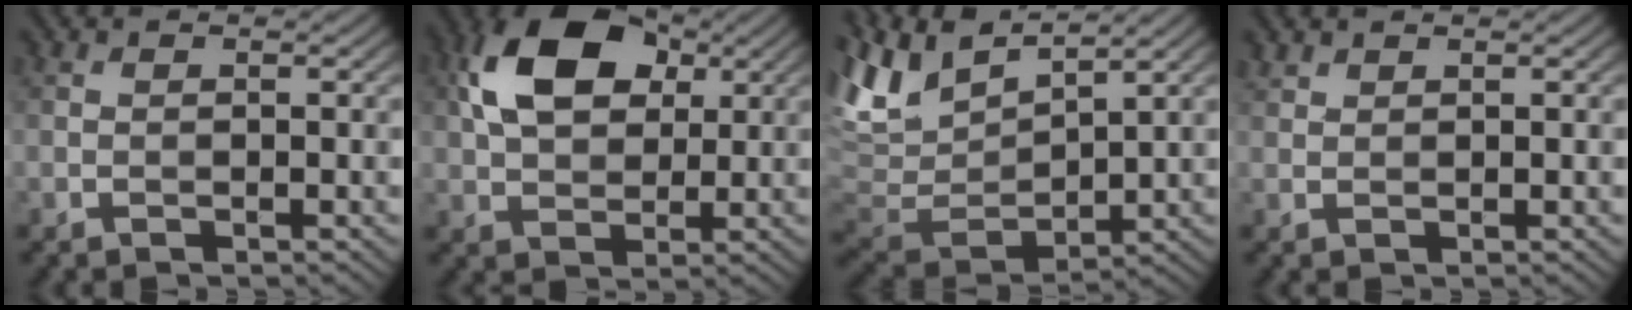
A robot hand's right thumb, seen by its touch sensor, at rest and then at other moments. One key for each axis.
{"total": 11.7, "fx": 3.7, "fy": 7.6, "fz": 8.1, "tx": -0.178, "ty": 0.022, "tz": 0.060}
{"total": 10.4, "fx": 6.8, "fy": 4.0, "fz": 6.7, "tx": -0.173, "ty": 0.014, "tz": 0.132}
{"total": 1.3, "fx": 1.1, "fy": 0.4, "fz": 0.3, "tx": -0.010, "ty": 0.003, "tz": 0.030}